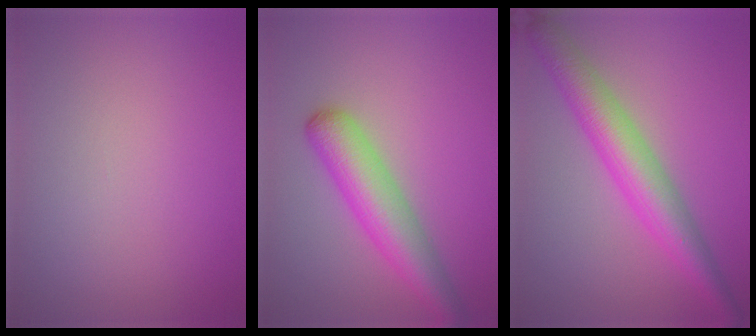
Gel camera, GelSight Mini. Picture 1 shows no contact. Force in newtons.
{"total": 5.4, "press": 5.4, "slide": 0.2}
{"total": 5.8, "press": 5.8, "slide": 0.1}